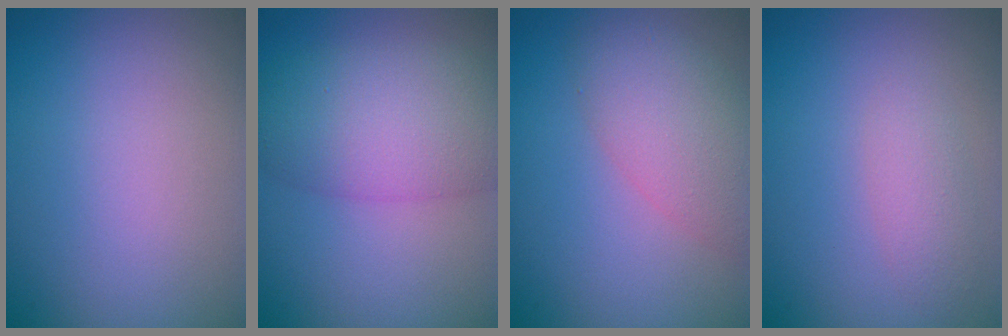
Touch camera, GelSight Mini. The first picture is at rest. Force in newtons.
{"total": 6.8, "press": 6.8, "slide": 0.4}
{"total": 4.9, "press": 4.9, "slide": 0.2}
{"total": 2.0, "press": 2.0, "slide": 0.0}